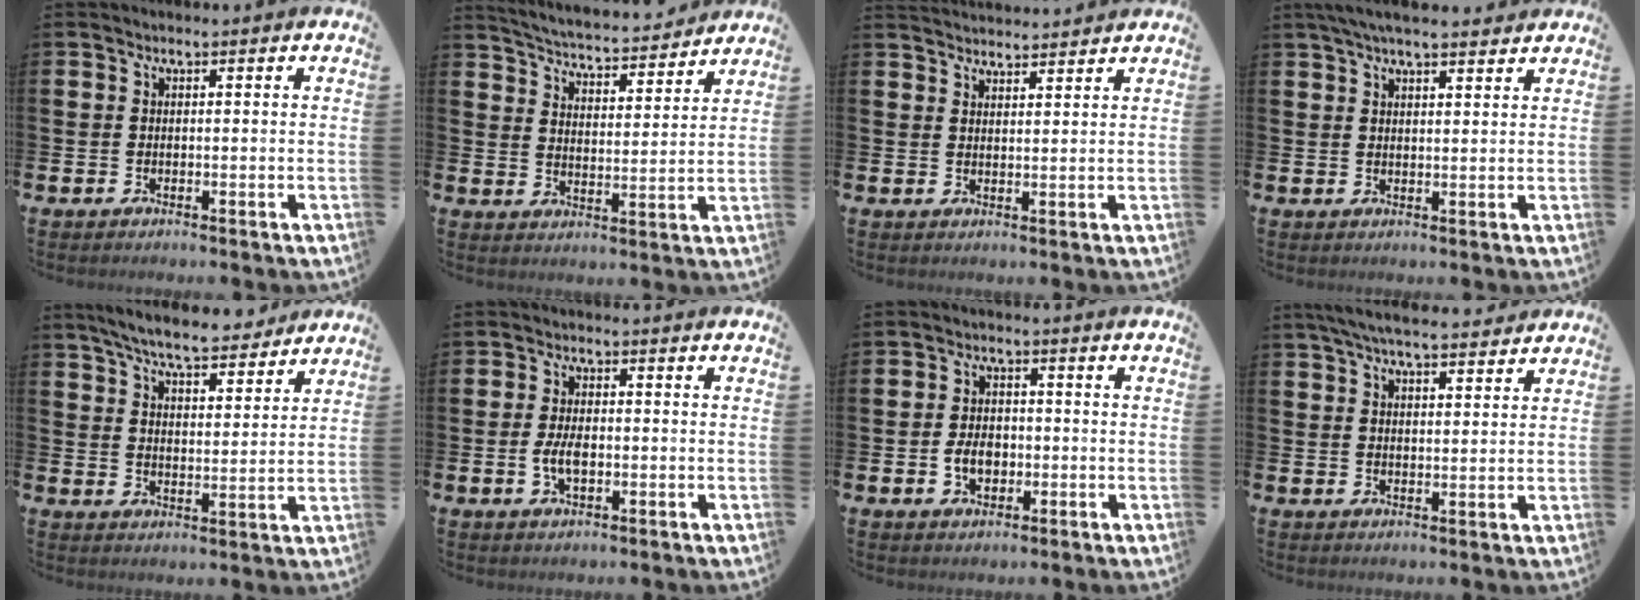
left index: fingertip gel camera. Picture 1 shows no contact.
{"total": 5.0, "force": [4.9, 0.5, 0.5], "torque": [-0.039, -0.040, 0.083]}
{"total": 3.1, "force": [3.1, 0.3, -0.1], "torque": [-0.001, -0.017, 0.057]}
{"total": 4.6, "force": [4.1, 0.7, 2.0], "torque": [-0.048, -0.006, 0.075]}
{"total": 7.2, "force": [6.7, 1.1, 2.3], "torque": [-0.067, -0.033, 0.119]}
{"total": 3.5, "force": [-0.5, 1.8, 3.0], "torque": [-0.062, 0.000, -0.011]}
{"total": 3.7, "force": [-0.9, 2.6, 2.5], "torque": [-0.031, -0.002, -0.021]}
{"total": 5.8, "force": [5.5, 0.9, 1.9], "torque": [-0.051, -0.016, 0.100]}